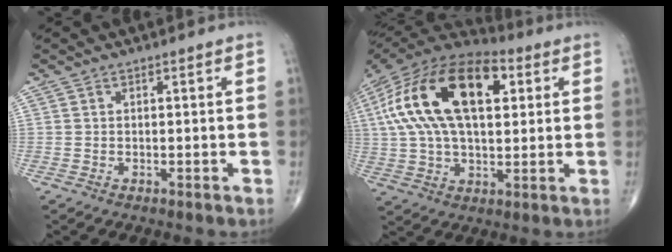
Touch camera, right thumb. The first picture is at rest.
{"total": 25.9, "force": [6.8, 13.3, 21.1], "torque": [-0.409, 0.023, 0.112]}